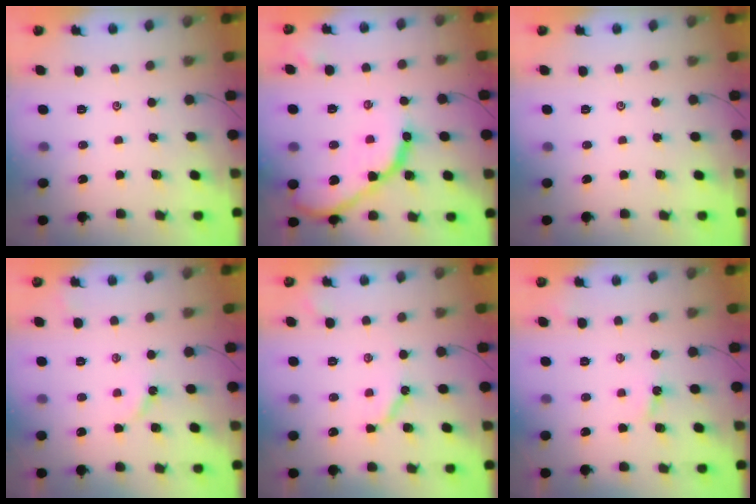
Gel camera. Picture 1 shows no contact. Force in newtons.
{"total": 16.7, "press": 16.6, "slide": 1.6}
{"total": 0.0}
{"total": 3.0, "press": 3.0, "slide": 0.3}
{"total": 5.8, "press": 5.8, "slide": 0.7}
{"total": 2.6, "press": 2.6, "slide": 0.3}